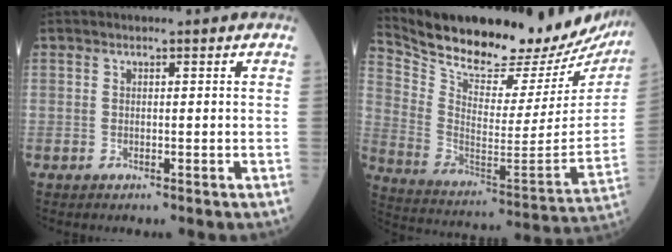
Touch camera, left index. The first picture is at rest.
{"total": 29.6, "force": [26.1, 6.4, 12.5], "torque": [-0.227, -0.079, 0.362]}